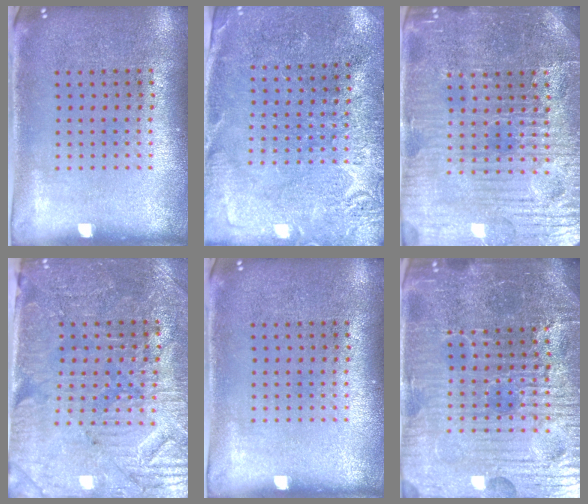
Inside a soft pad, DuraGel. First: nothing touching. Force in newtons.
{"total": 2.7, "press": 2.6, "slide": 0.5}
{"total": 4.8, "press": 4.7, "slide": 1.2}
{"total": 3.7, "press": 3.5, "slide": 1.3}
{"total": 0.0}
{"total": 6.3, "press": 5.8, "slide": 2.5}